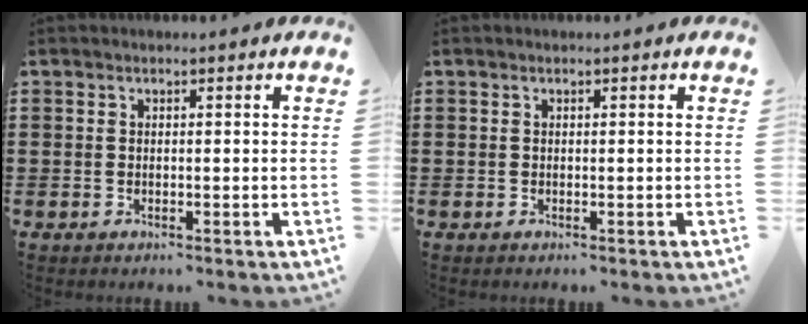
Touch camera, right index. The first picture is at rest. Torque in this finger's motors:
{"motor_torque": [-0.21, 0.23, 0.00, 0.00]}